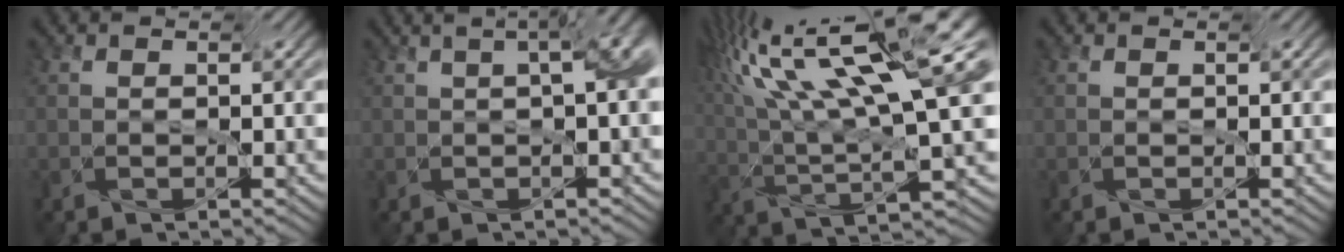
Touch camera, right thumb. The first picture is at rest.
{"total": 8.4, "force": [1.7, 3.1, 7.7], "torque": [-0.063, 0.050, 0.010]}
{"total": 15.6, "force": [6.8, 4.9, 13.2], "torque": [-0.252, 0.028, 0.125]}
{"total": 0.0}